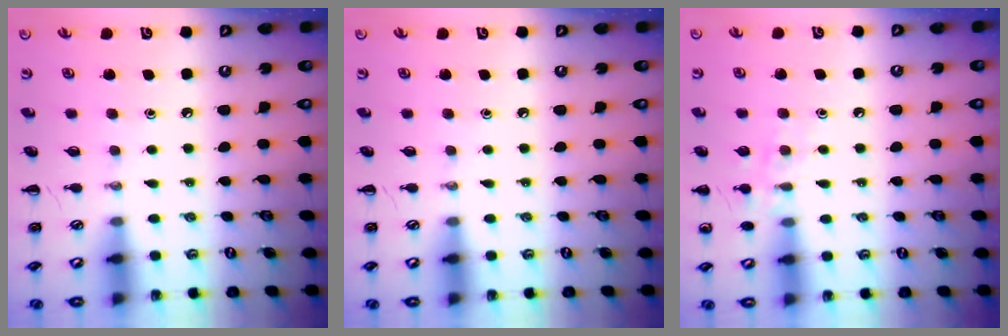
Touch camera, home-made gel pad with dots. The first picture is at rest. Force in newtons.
{"total": 0.0}
{"total": 7.9, "press": 7.8, "slide": 1.6}